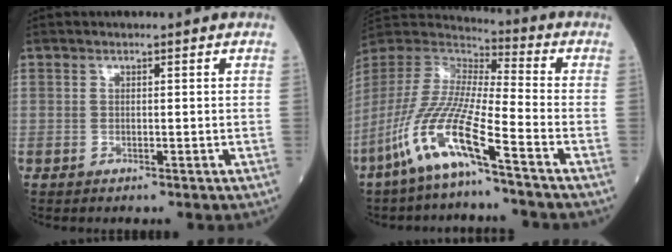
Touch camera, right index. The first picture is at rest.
{"total": 14.1, "force": [-8.0, 0.4, 11.6], "torque": [-0.259, -0.027, -0.165]}